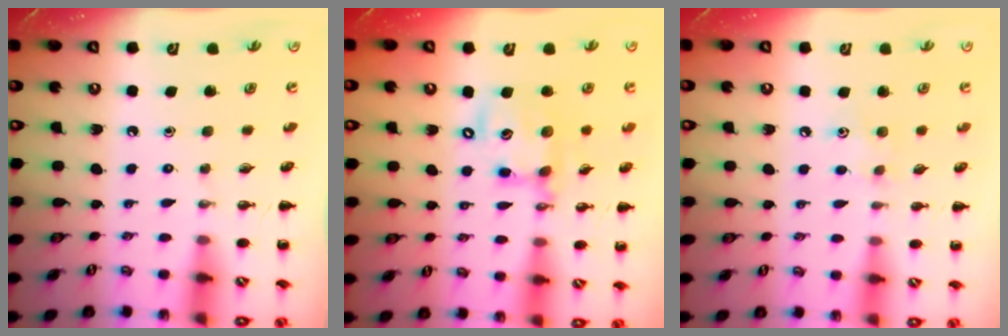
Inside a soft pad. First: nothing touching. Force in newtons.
{"total": 12.8, "press": 12.5, "slide": 2.8}
{"total": 5.2, "press": 5.1, "slide": 1.3}